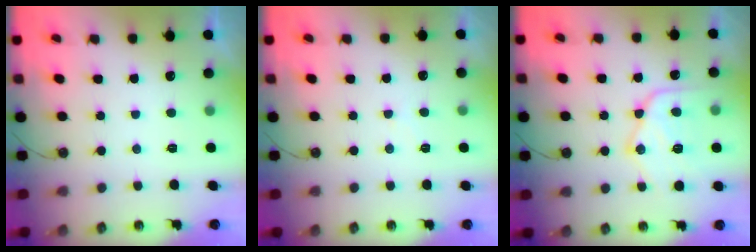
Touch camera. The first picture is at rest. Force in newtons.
{"total": 5.4, "press": 5.4, "slide": 0.8}
{"total": 16.1, "press": 16.1, "slide": 1.3}